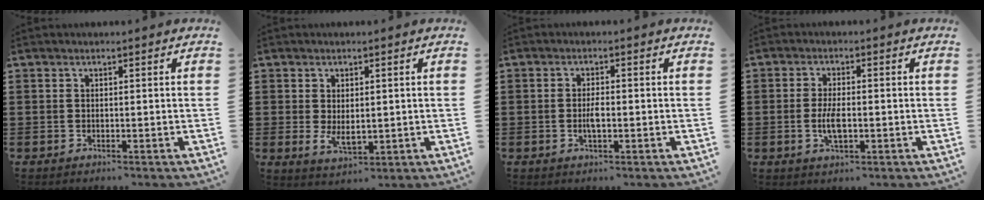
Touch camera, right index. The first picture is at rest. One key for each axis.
{"total": 3.1, "fx": 0.0, "fy": 1.7, "fz": 2.6, "tx": -0.049, "ty": 0.003, "tz": 0.002}
{"total": 2.5, "fx": -0.5, "fy": 0.8, "fz": 2.3, "tx": -0.049, "ty": -0.001, "tz": -0.012}
{"total": 4.1, "fx": -0.8, "fy": 1.5, "fz": 3.7, "tx": -0.074, "ty": -0.002, "tz": -0.014}